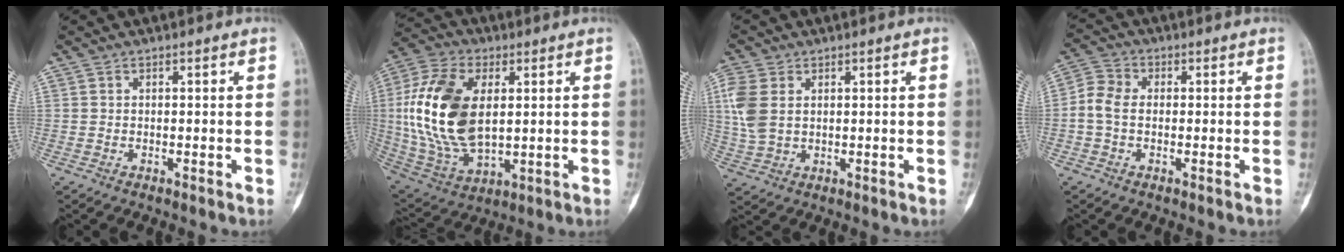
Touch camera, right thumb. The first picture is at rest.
{"total": 20.4, "force": [2.6, 11.8, 16.5], "torque": [-0.334, -0.011, 0.055]}
{"total": 7.4, "force": [1.8, 4.9, 5.2], "torque": [-0.129, 0.002, 0.040]}
{"total": 5.1, "force": [-0.7, 3.6, 3.5], "torque": [-0.074, 0.016, -0.023]}